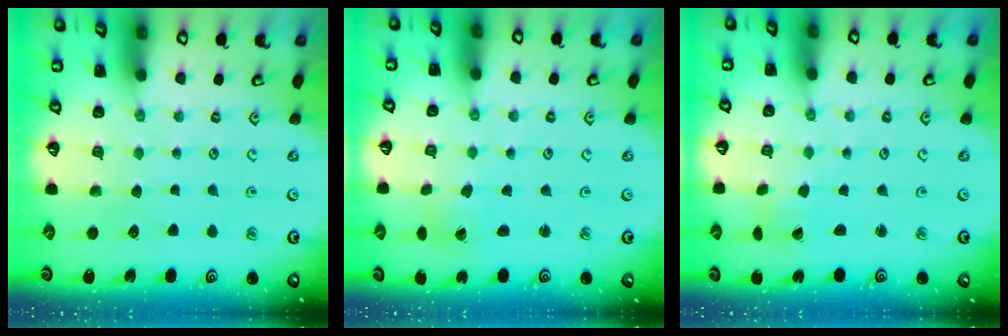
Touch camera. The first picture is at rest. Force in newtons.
{"total": 2.1, "press": 2.1, "slide": 0.1}
{"total": 0.7, "press": 0.7, "slide": 0.0}